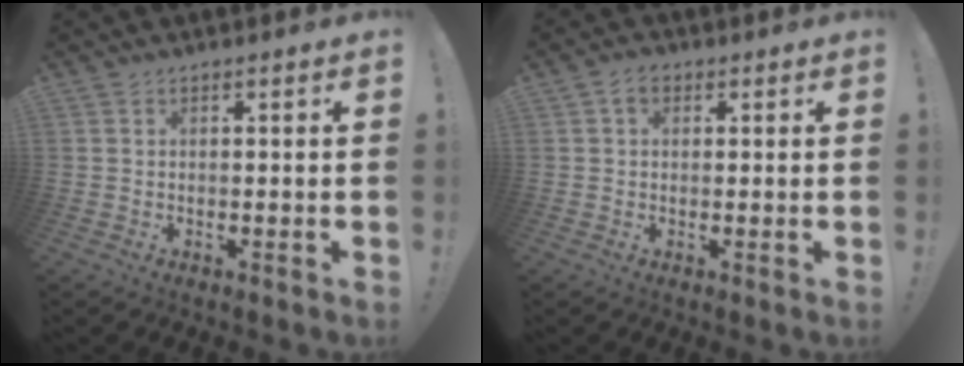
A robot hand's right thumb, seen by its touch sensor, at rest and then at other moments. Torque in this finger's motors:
{"motor_torque": [0.20, -0.22, 0.00, 0.00, -0.01]}